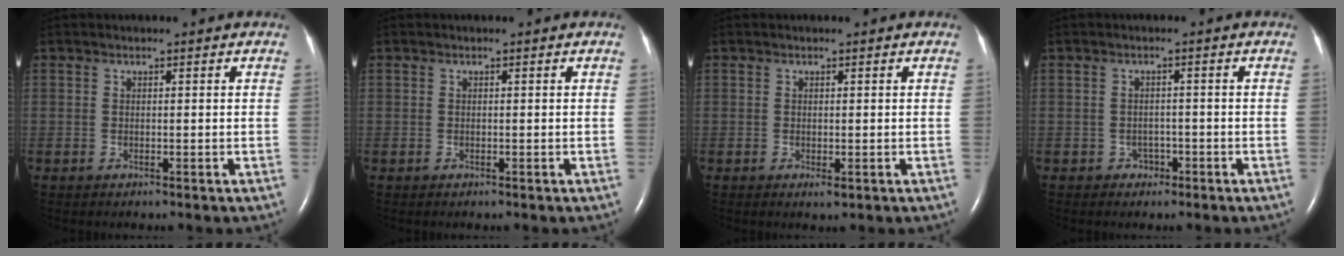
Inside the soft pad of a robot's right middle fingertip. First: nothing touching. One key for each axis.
{"total": 0.0}
{"total": 1.0, "fx": -0.3, "fy": 0.3, "fz": 0.9, "tx": -0.015, "ty": -0.004, "tz": -0.002}
{"total": 1.7, "fx": -0.9, "fy": 1.4, "fz": 0.3, "tx": 0.001, "ty": 0.007, "tz": -0.013}